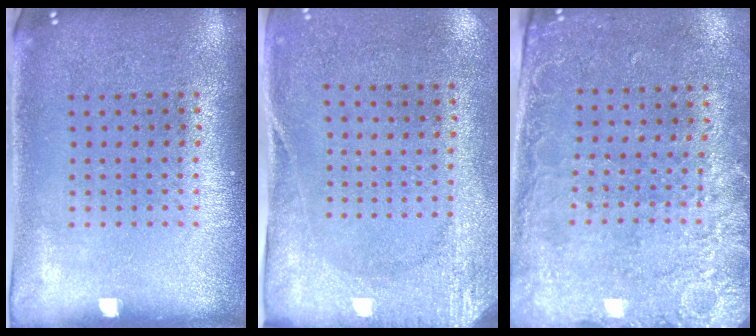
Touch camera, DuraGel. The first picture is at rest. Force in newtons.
{"total": 2.7, "press": 2.1, "slide": 1.7}
{"total": 2.5, "press": 2.1, "slide": 1.4}